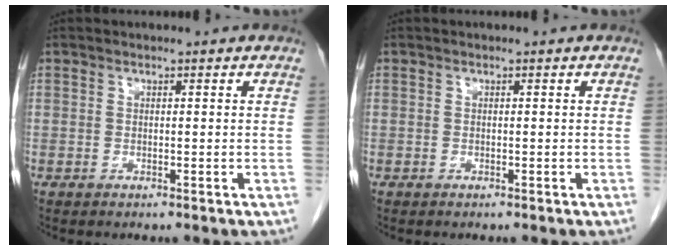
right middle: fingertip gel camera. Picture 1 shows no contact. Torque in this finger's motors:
{"motor_torque": [1.21, -0.93, 0.27, -0.04]}